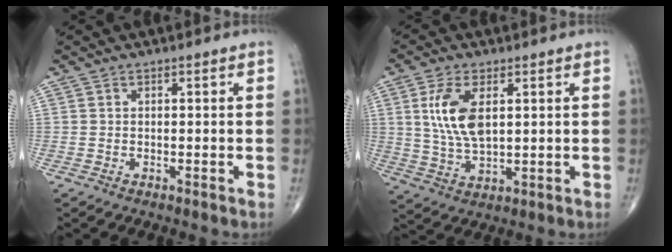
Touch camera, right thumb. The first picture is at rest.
{"total": 9.5, "force": [2.4, 4.6, 8.0], "torque": [-0.160, -0.016, 0.049]}